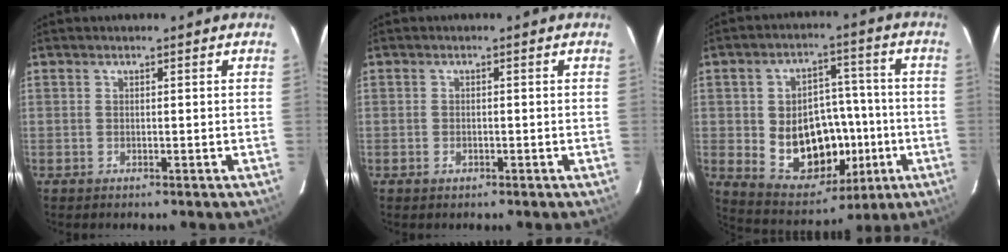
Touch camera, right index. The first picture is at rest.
{"total": 1.2, "force": [-0.6, 0.9, 0.6], "torque": [-0.011, 0.001, -0.010]}
{"total": 17.1, "force": [-3.1, 12.5, 11.1], "torque": [-0.219, 0.013, -0.017]}